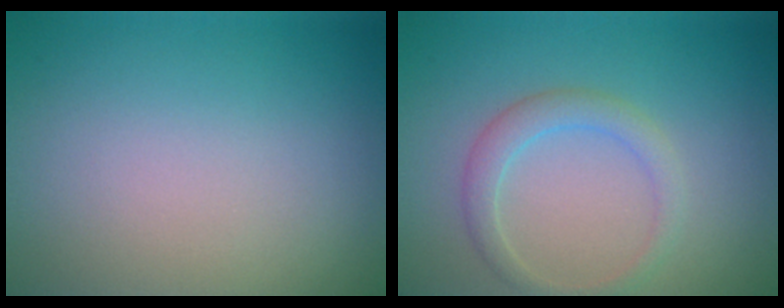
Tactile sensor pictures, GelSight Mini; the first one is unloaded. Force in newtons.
{"total": 2.2, "press": 2.2, "slide": 0.2}